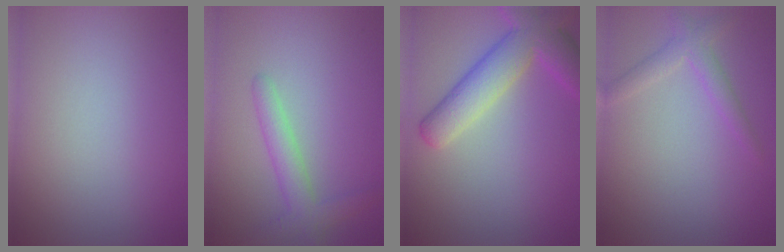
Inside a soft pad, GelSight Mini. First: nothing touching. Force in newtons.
{"total": 2.1, "press": 2.1, "slide": 0.2}
{"total": 6.2, "press": 6.2, "slide": 0.6}
{"total": 2.0, "press": 2.0, "slide": 0.2}